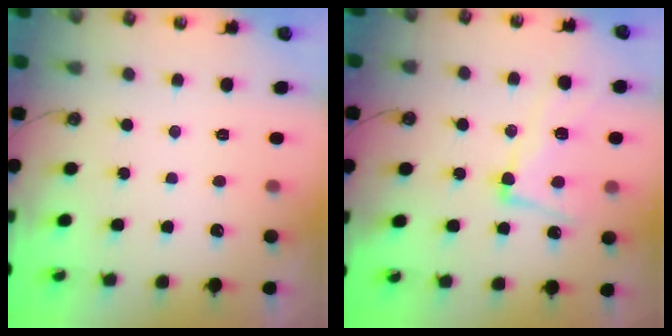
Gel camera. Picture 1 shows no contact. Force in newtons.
{"total": 5.4, "press": 5.3, "slide": 1.2}